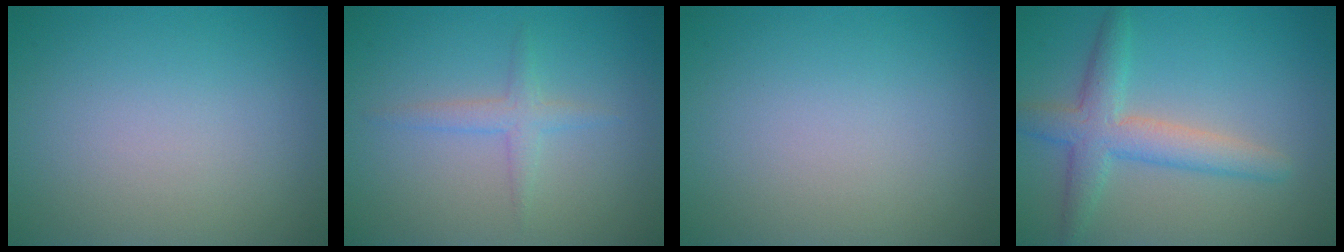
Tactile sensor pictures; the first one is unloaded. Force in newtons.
{"total": 1.6, "press": 1.6, "slide": 0.1}
{"total": 0.0}
{"total": 4.4, "press": 4.4, "slide": 0.3}